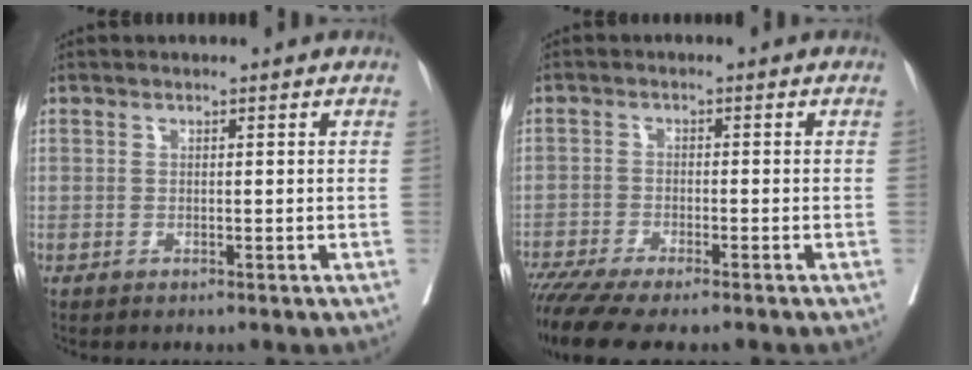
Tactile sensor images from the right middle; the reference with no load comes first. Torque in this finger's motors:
{"motor_torque": [1.09, -1.05, 0.19, 0.07]}